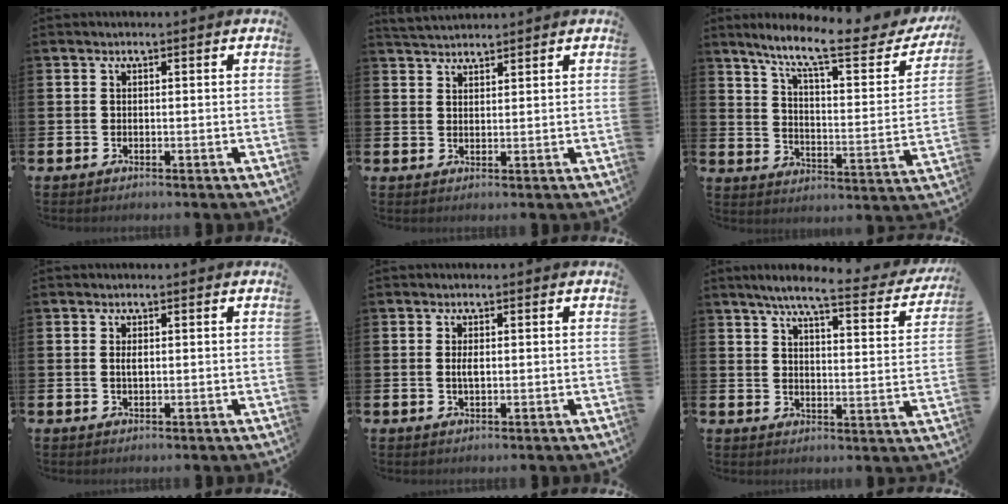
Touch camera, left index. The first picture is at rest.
{"total": 3.1, "force": [3.0, 0.4, 0.2], "torque": [-0.010, -0.011, 0.057]}
{"total": 11.1, "force": [8.7, 1.9, 6.7], "torque": [-0.140, -0.050, 0.137]}
{"total": 1.0, "force": [0.2, 0.4, 1.0], "torque": [-0.017, 0.003, 0.001]}
{"total": 1.7, "force": [0.1, 0.6, 1.5], "torque": [-0.028, 0.002, -0.002]}
{"total": 6.7, "force": [5.7, 0.7, 3.5], "torque": [-0.076, -0.035, 0.091]}